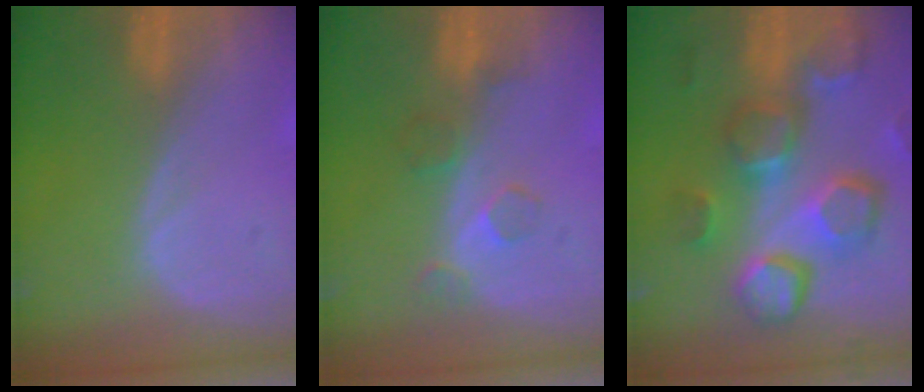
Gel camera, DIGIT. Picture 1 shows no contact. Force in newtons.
{"total": 4.0, "press": 3.6, "slide": 1.8}
{"total": 13.1, "press": 11.4, "slide": 6.4}